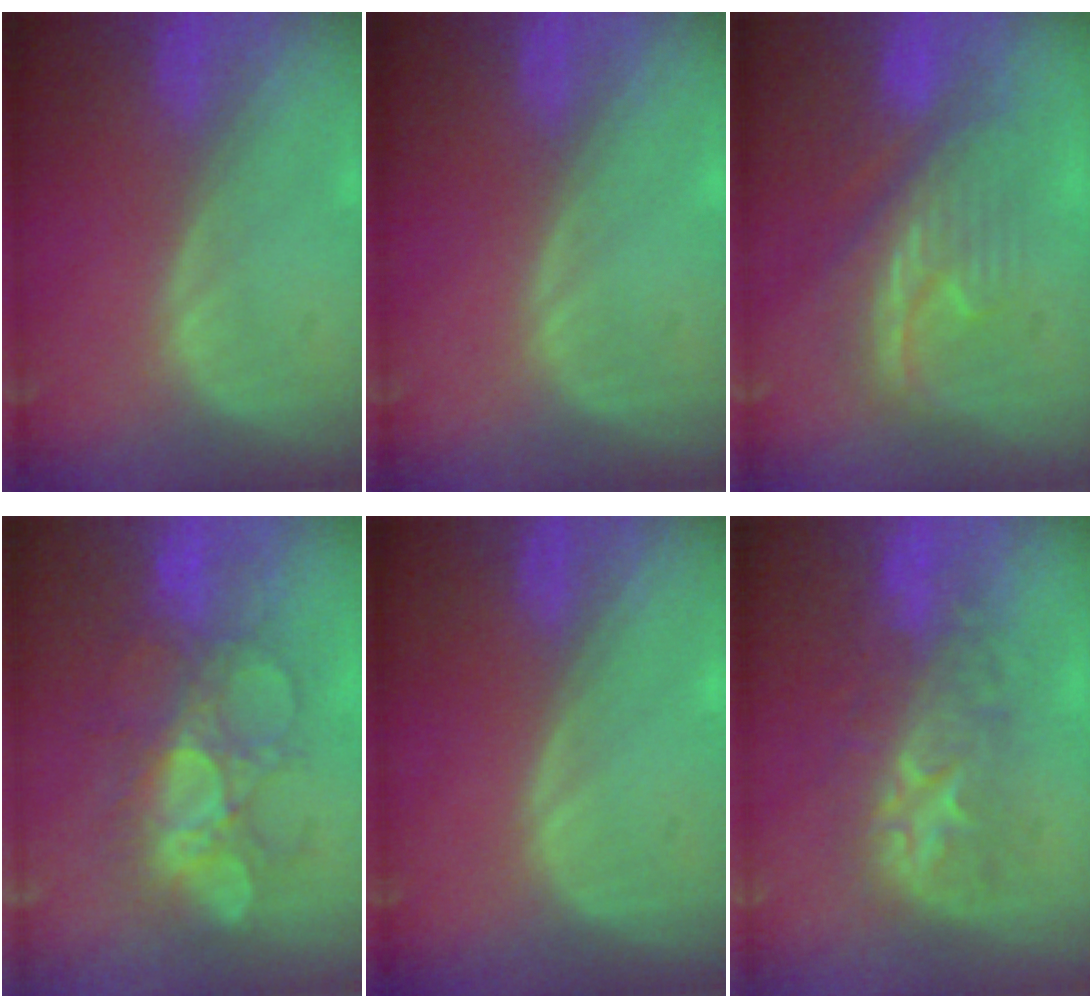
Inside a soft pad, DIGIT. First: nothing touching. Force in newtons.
{"total": 0.0}
{"total": 8.0, "press": 8.0, "slide": 1.0}
{"total": 8.7, "press": 8.5, "slide": 1.6}
{"total": 0.0}
{"total": 8.2, "press": 8.2, "slide": 0.5}